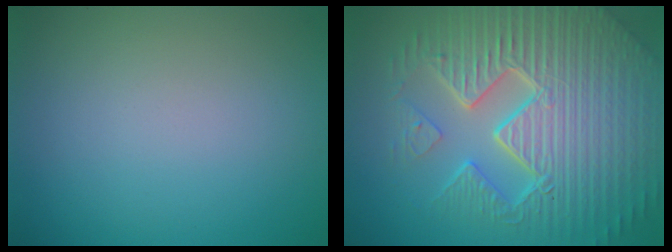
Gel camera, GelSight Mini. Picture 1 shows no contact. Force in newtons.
{"total": 11.2, "press": 7.2, "slide": 8.6}